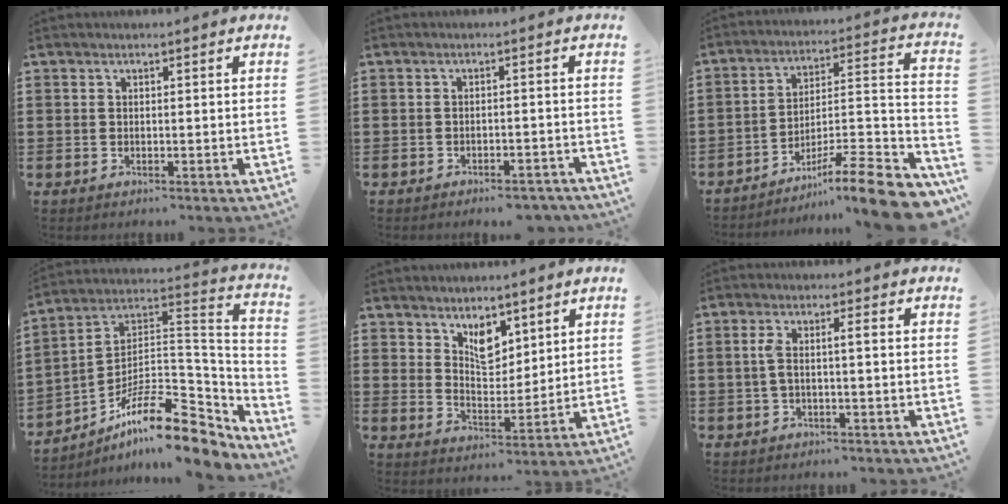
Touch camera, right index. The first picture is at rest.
{"total": 2.4, "force": [-2.3, 0.1, 0.6], "torque": [-0.013, 0.000, -0.046]}
{"total": 10.5, "force": [-7.7, 0.6, 7.1], "torque": [-0.090, 0.007, -0.147]}
{"total": 14.1, "force": [-10.1, 4.0, 8.9], "torque": [-0.138, 0.024, -0.182]}
{"total": 5.7, "force": [4.0, 3.0, 2.6], "torque": [-0.048, -0.007, 0.072]}
{"total": 3.0, "force": [-0.3, 0.4, 3.0], "torque": [-0.070, -0.003, -0.014]}